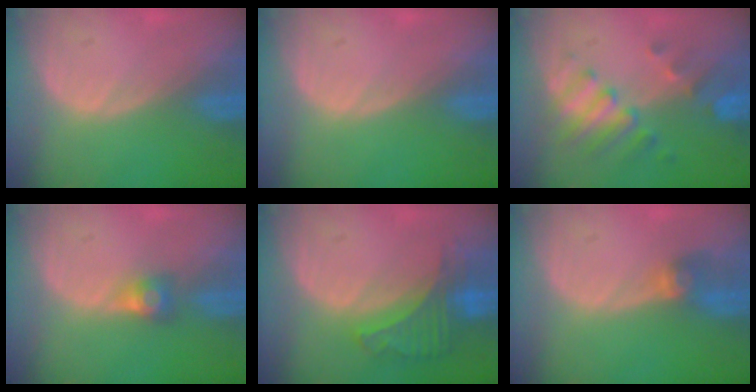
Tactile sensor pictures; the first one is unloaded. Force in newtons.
{"total": 0.0}
{"total": 7.6, "press": 6.7, "slide": 3.6}
{"total": 2.7, "press": 2.5, "slide": 1.0}
{"total": 6.5, "press": 6.0, "slide": 2.4}
{"total": 2.7, "press": 2.7, "slide": 0.1}